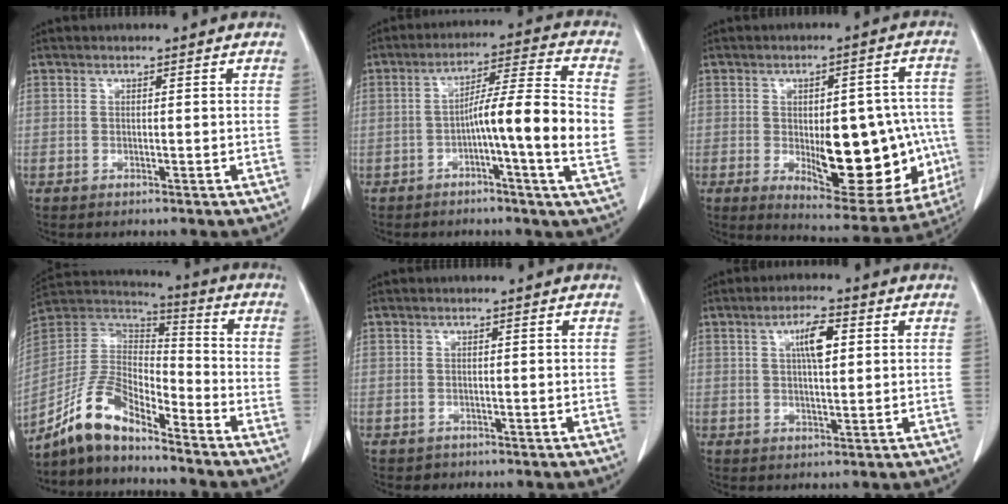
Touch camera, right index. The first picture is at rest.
{"total": 12.4, "force": [-1.6, -0.6, 12.3], "torque": [-0.192, 0.011, -0.035]}
{"total": 19.6, "force": [-3.6, 7.5, 17.7], "torque": [-0.182, 0.016, -0.019]}
{"total": 11.4, "force": [-9.2, 3.2, 5.9], "torque": [-0.131, 0.021, -0.179]}
{"total": 1.0, "force": [-0.6, 0.8, -0.1], "torque": [-0.008, 0.001, -0.010]}
{"total": 5.3, "force": [1.6, 1.2, 4.9], "torque": [-0.088, 0.004, 0.028]}